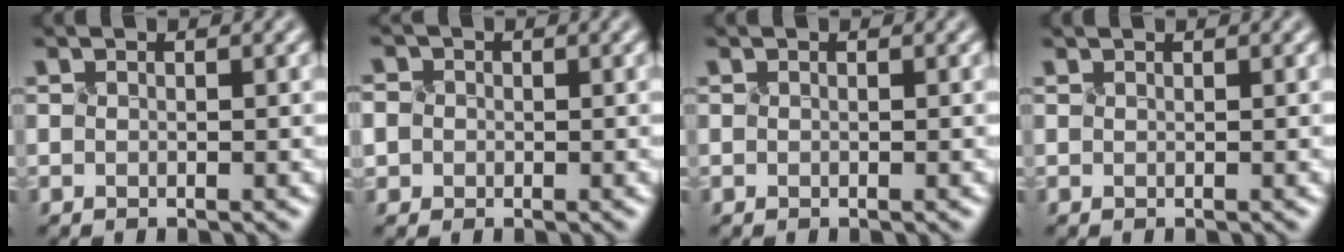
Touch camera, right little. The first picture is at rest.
{"total": 4.0, "force": [1.1, 3.6, 1.5], "torque": [-0.021, 0.029, -0.009]}
{"total": 0.0}
{"total": 0.6, "force": [0.5, 0.2, 0.1], "torque": [-0.010, -0.003, 0.016]}